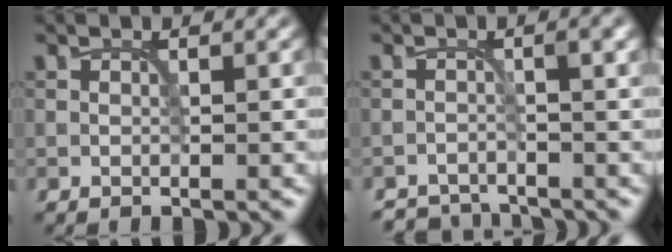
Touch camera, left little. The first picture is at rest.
{"total": 2.9, "force": [-2.7, 0.6, 0.8], "torque": [-0.009, -0.003, -0.053]}